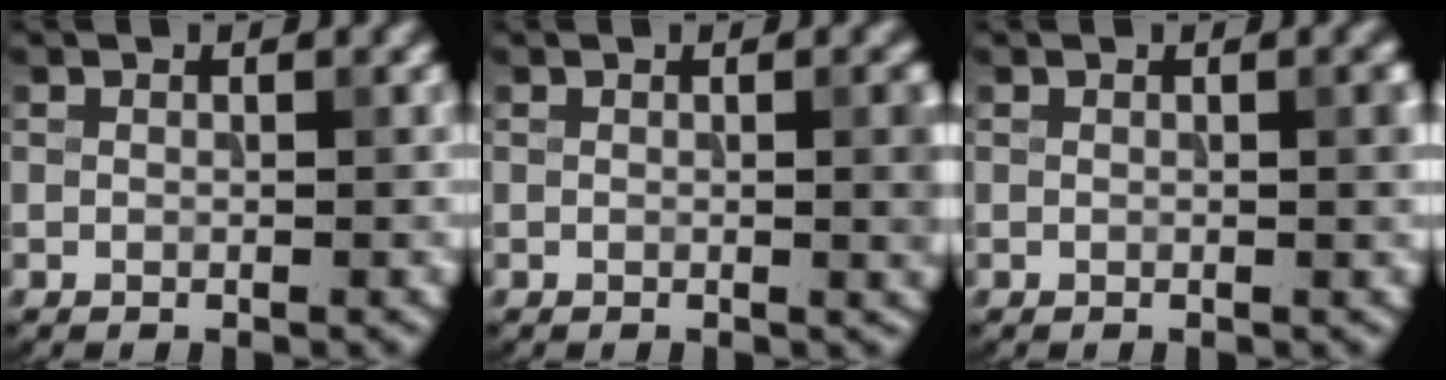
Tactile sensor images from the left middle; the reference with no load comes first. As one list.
[{"total": 2.2, "force": [0.1, 0.5, 2.1], "torque": [-0.022, -0.001, -0.002]}, {"total": 0.9, "force": [0.1, 0.1, 0.9], "torque": [-0.011, 0.000, 0.000]}]